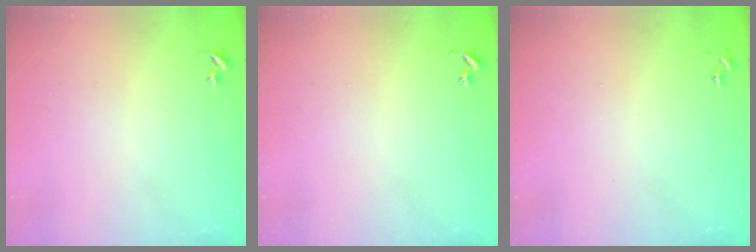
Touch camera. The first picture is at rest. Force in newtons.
{"total": 0.0}
{"total": 0.0}